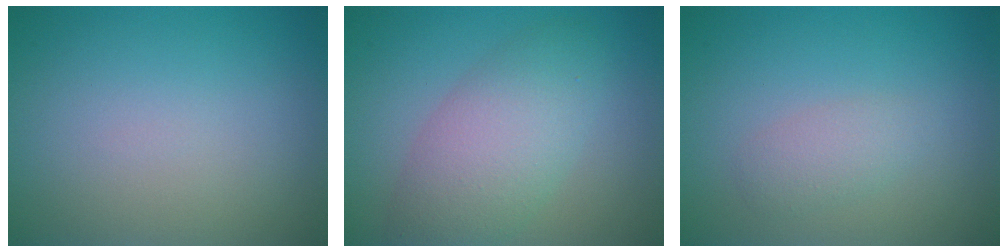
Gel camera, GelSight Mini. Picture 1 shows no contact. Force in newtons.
{"total": 5.5, "press": 5.5, "slide": 0.2}
{"total": 1.8, "press": 1.8, "slide": 0.0}